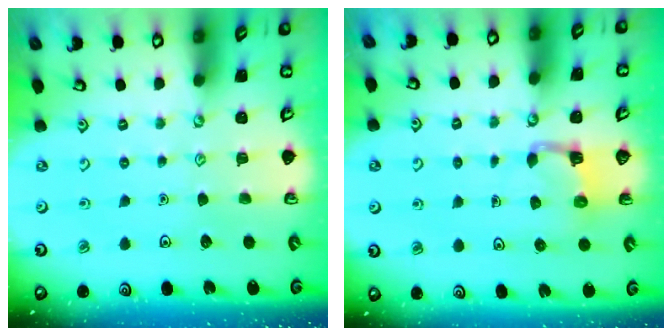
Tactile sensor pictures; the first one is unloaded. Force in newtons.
{"total": 3.4, "press": 3.4, "slide": 0.6}